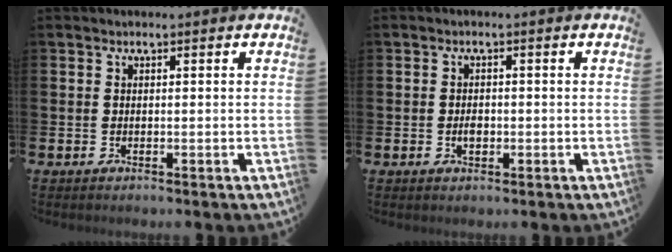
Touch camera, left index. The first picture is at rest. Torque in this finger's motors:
{"motor_torque": [0.45, 0.26, 0.01, 0.05]}